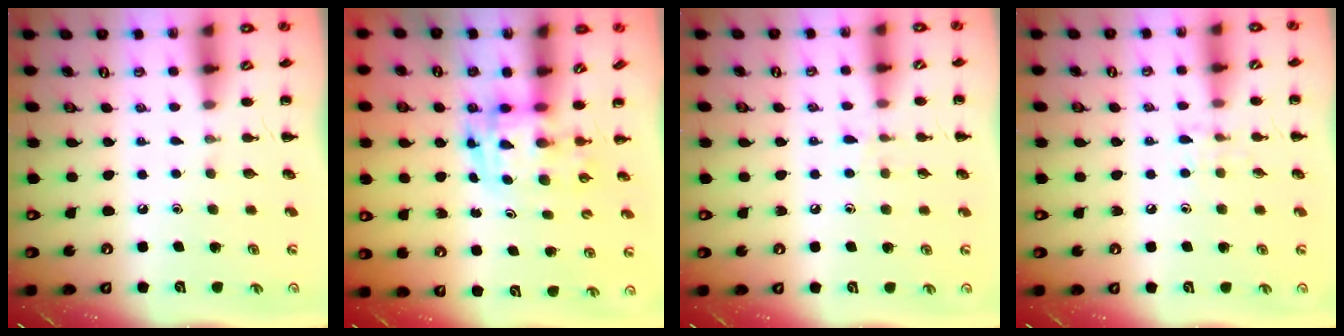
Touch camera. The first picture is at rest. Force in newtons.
{"total": 3.4, "press": 3.4, "slide": 0.6}
{"total": 5.6, "press": 5.2, "slide": 2.1}
{"total": 5.5, "press": 5.2, "slide": 1.5}